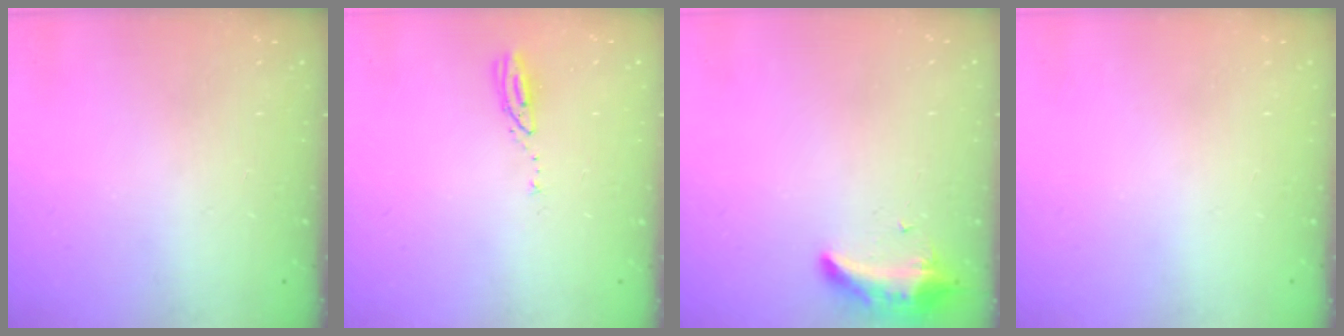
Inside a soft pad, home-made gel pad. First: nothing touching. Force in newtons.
{"total": 3.7, "press": 3.7, "slide": 0.3}
{"total": 8.6, "press": 8.6, "slide": 0.3}
{"total": 0.0}